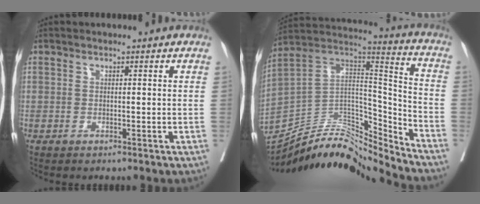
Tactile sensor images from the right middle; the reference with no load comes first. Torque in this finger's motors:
{"motor_torque": [0.33, -1.78, -0.07, -0.01]}